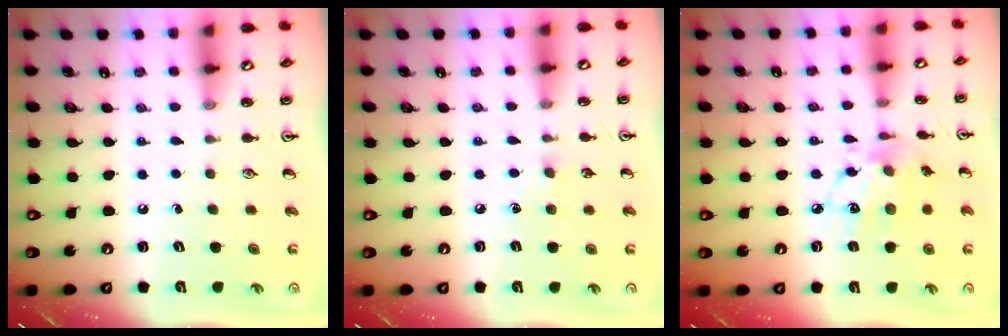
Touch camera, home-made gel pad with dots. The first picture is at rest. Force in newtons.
{"total": 4.7, "press": 4.7, "slide": 0.7}
{"total": 11.4, "press": 11.4, "slide": 0.7}